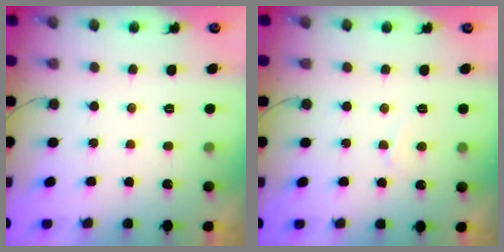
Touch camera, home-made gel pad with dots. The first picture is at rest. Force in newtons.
{"total": 3.0, "press": 3.0, "slide": 0.3}